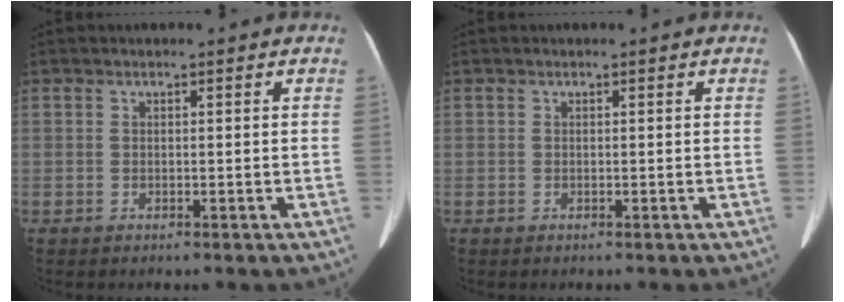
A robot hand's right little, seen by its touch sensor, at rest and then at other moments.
{"total": 0.0}